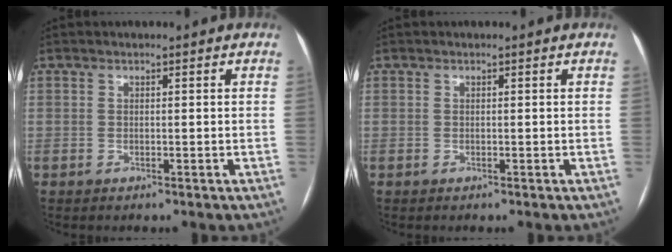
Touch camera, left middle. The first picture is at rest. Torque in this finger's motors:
{"motor_torque": [0.00, 0.01, 0.00, 0.00]}